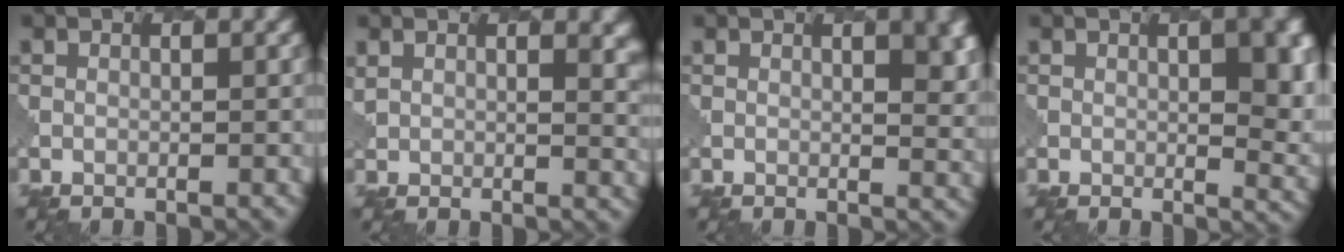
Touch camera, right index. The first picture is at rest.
{"total": 5.9, "force": [3.0, 3.3, 3.9], "torque": [-0.043, 0.002, 0.048]}
{"total": 6.2, "force": [1.8, 2.8, 5.2], "torque": [-0.026, 0.007, 0.022]}
{"total": 6.9, "force": [1.3, 2.8, 6.1], "torque": [-0.061, -0.004, 0.022]}